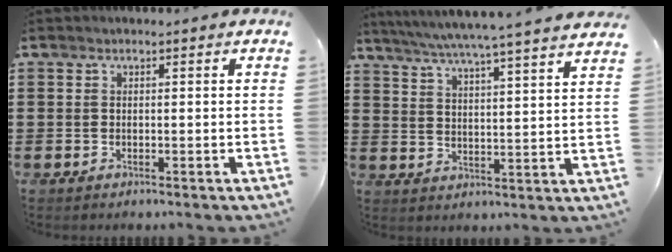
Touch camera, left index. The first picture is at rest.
{"total": 5.5, "force": [4.8, -1.2, 2.3], "torque": [-0.062, -0.040, 0.078]}